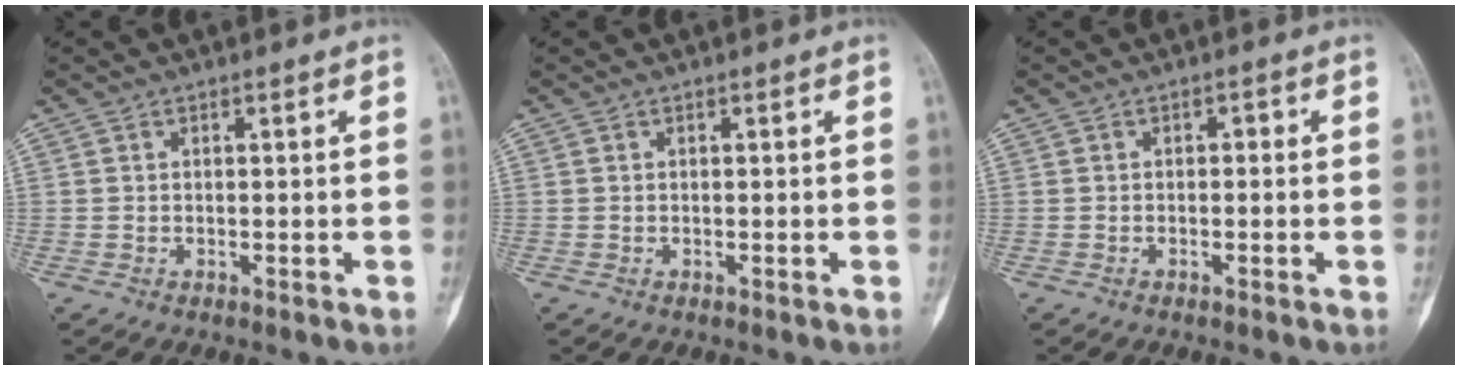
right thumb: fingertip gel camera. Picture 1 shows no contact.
{"total": 0.0}
{"total": 0.8, "force": [-0.2, 0.6, 0.6], "torque": [0.000, 0.007, -0.009]}